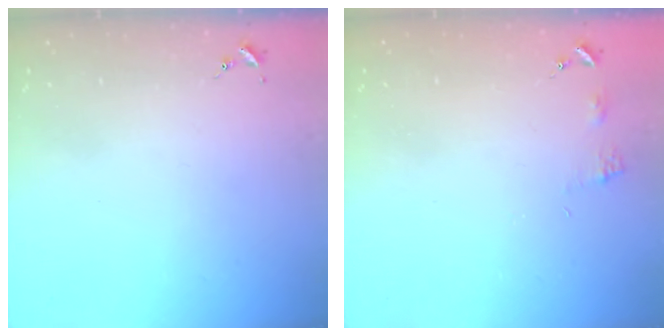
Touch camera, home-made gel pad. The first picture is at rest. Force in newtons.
{"total": 5.1, "press": 5.0, "slide": 0.7}